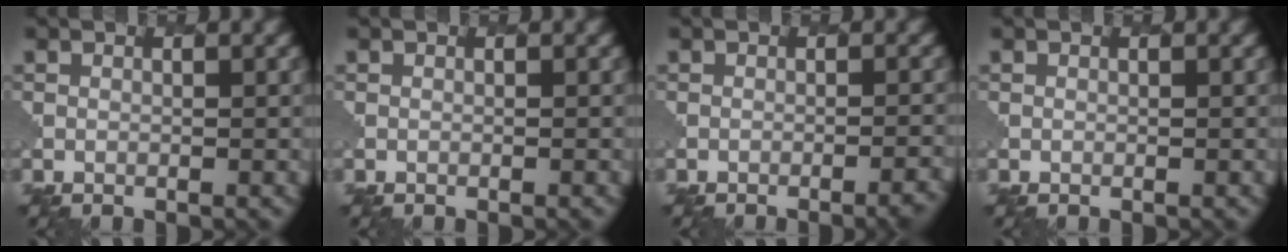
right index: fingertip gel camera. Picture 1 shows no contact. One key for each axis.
{"total": 0.0}
{"total": 2.8, "fx": -1.8, "fy": 0.8, "fz": 1.9, "tx": -0.011, "ty": 0.015, "tz": -0.025}
{"total": 0.0}